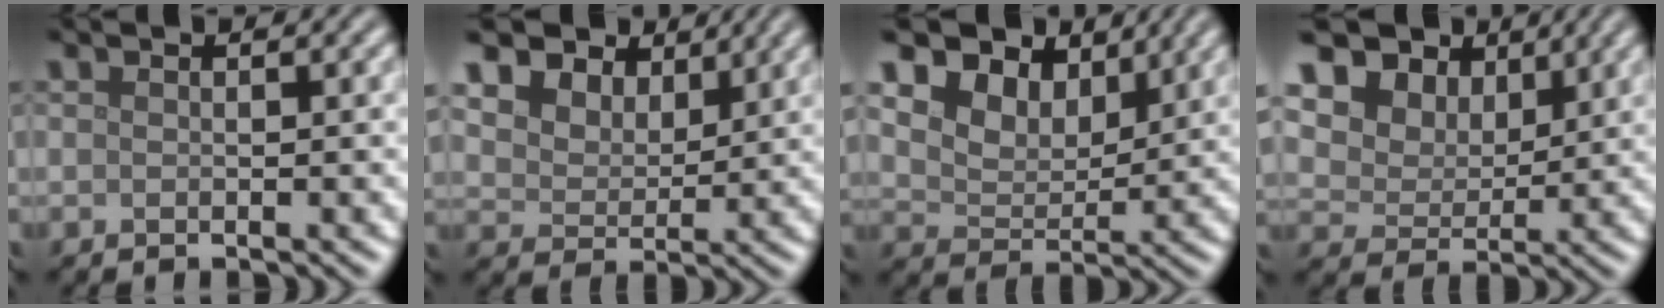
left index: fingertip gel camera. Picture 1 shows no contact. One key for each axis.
{"total": 9.6, "fx": 6.1, "fy": 6.3, "fz": 3.9, "tx": -0.097, "ty": 0.014, "tz": 0.105}
{"total": 8.3, "fx": 5.3, "fy": 5.1, "fz": 3.8, "tx": -0.096, "ty": 0.002, "tz": 0.097}
{"total": 12.7, "fx": 7.1, "fy": 8.6, "fz": 6.1, "tx": -0.130, "ty": 0.021, "tz": 0.127}